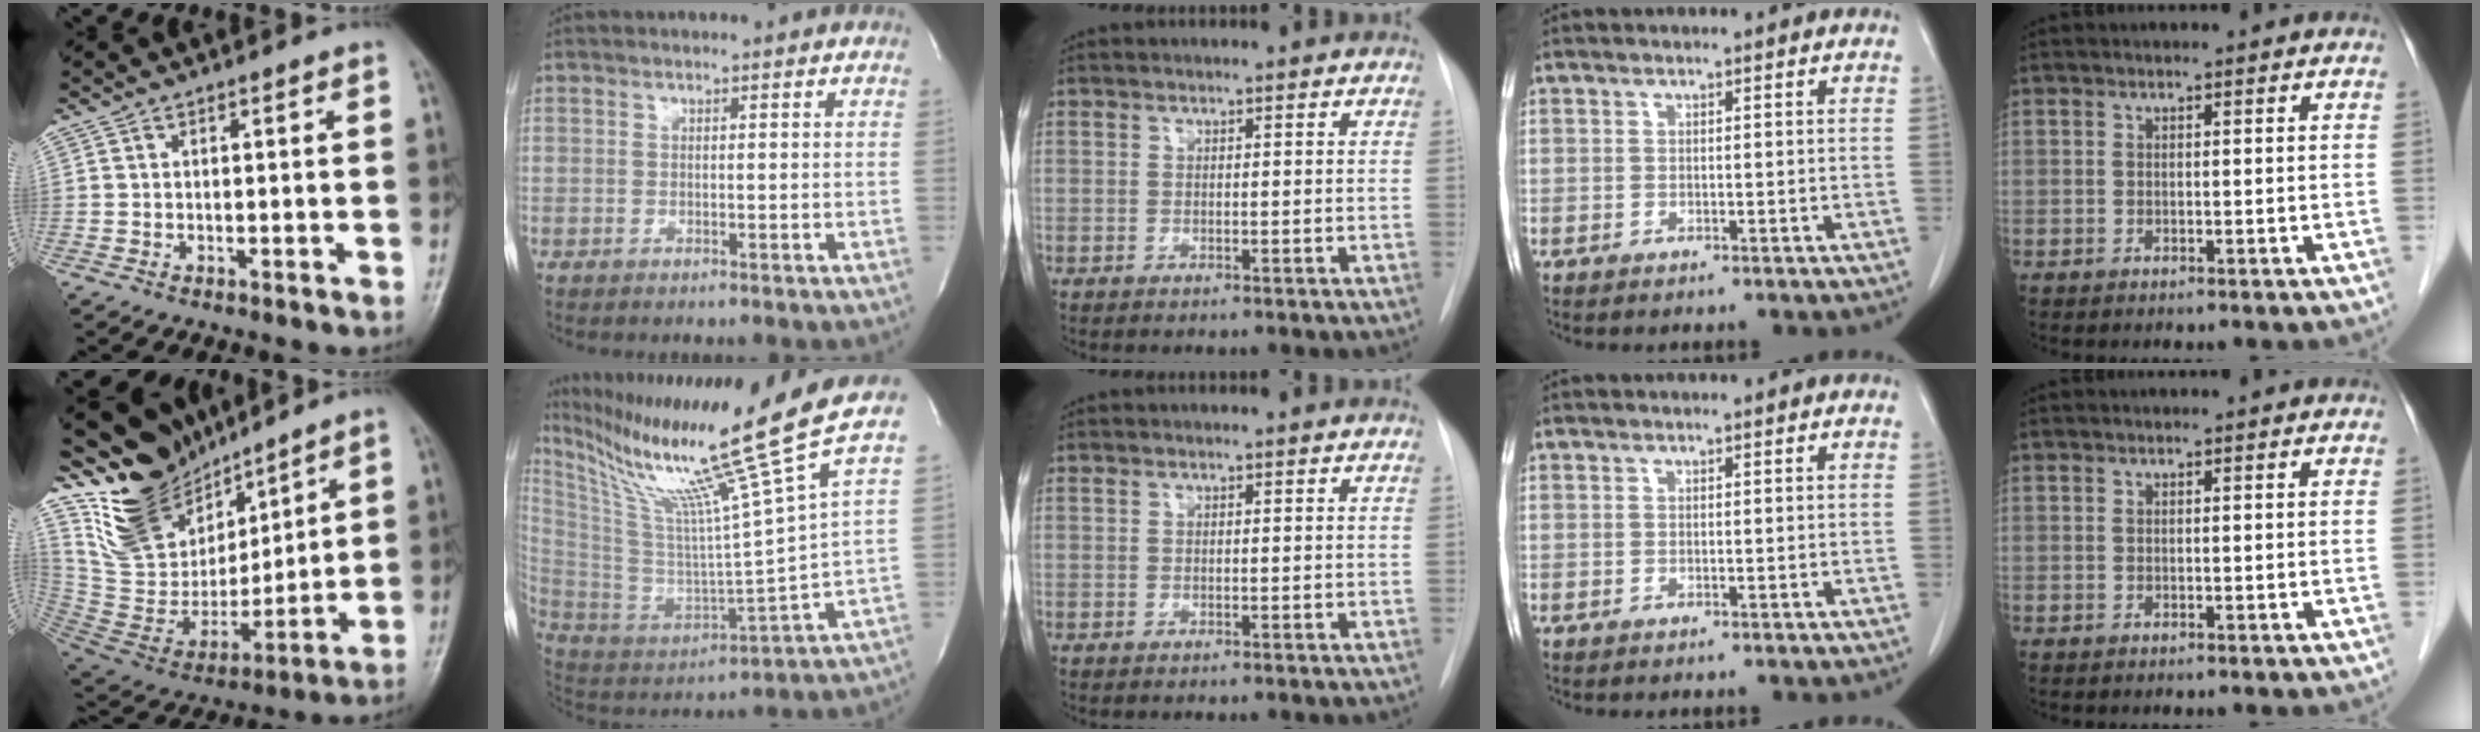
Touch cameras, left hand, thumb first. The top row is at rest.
{"thumb": {"total": 19.1, "force": [14.9, 9.7, 7.0], "torque": [-0.083, -0.080, 0.293]}, "index": {"total": 23.9, "force": [17.8, -4.2, 15.4], "torque": [-0.289, -0.057, 0.299]}}